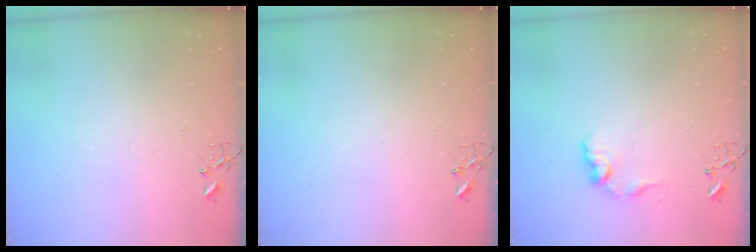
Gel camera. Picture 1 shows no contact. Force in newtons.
{"total": 0.0}
{"total": 10.0, "press": 10.0, "slide": 0.2}